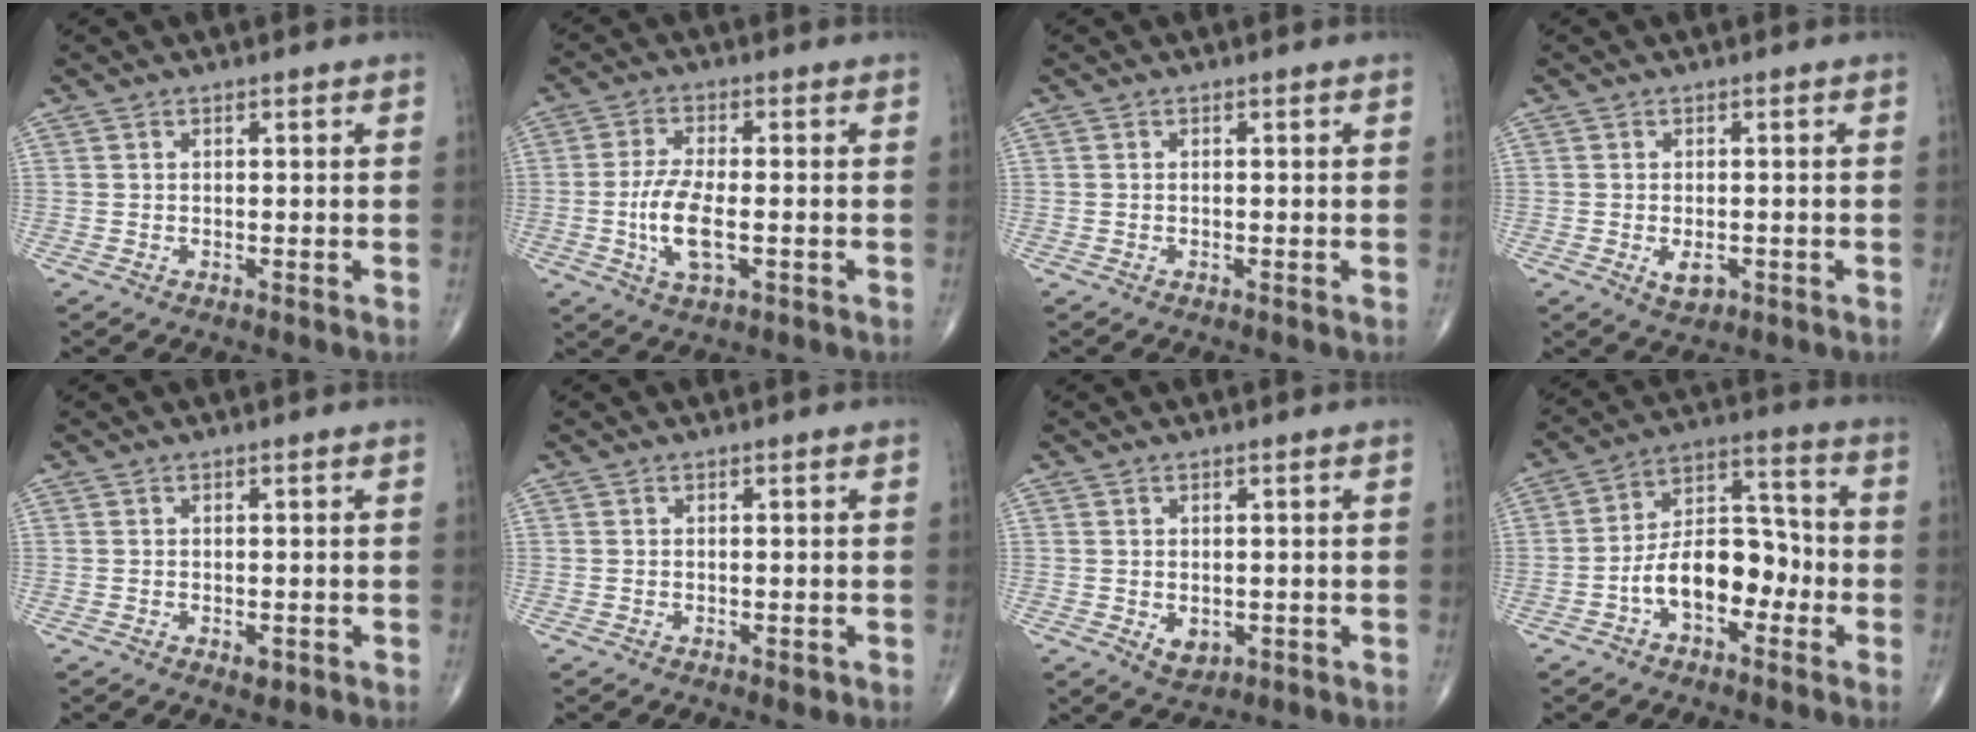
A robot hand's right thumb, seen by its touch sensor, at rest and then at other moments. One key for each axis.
{"total": 8.3, "fx": -1.7, "fy": 3.4, "fz": 7.4, "tx": -0.154, "ty": 0.003, "tz": -0.029}
{"total": 0.0}
{"total": 3.0, "fx": -1.0, "fy": 1.7, "fz": 2.3, "tx": -0.029, "ty": -0.001, "tz": -0.010}
{"total": 1.5, "fx": -0.6, "fy": 0.8, "fz": 1.1, "tx": -0.013, "ty": -0.001, "tz": -0.007}
{"total": 0.9, "fx": -0.4, "fy": 0.5, "fz": 0.6, "tx": -0.008, "ty": -0.002, "tz": -0.004}
{"total": 3.1, "fx": -0.6, "fy": 2.2, "fz": 2.0, "tx": -0.018, "ty": -0.002, "tz": 0.001}
{"total": 12.8, "fx": -4.1, "fy": 7.5, "fz": 9.6, "tx": -0.133, "ty": 0.052, "tz": -0.078}